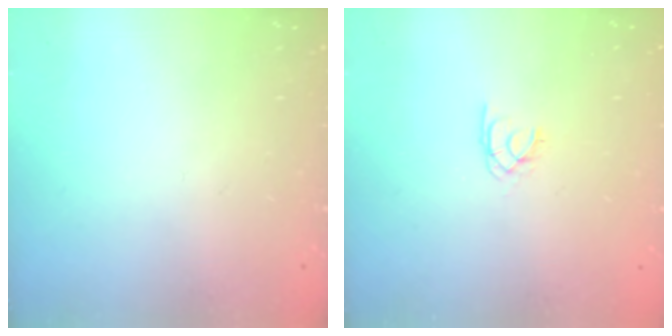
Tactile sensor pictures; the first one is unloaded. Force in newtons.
{"total": 1.8, "press": 1.8, "slide": 0.3}